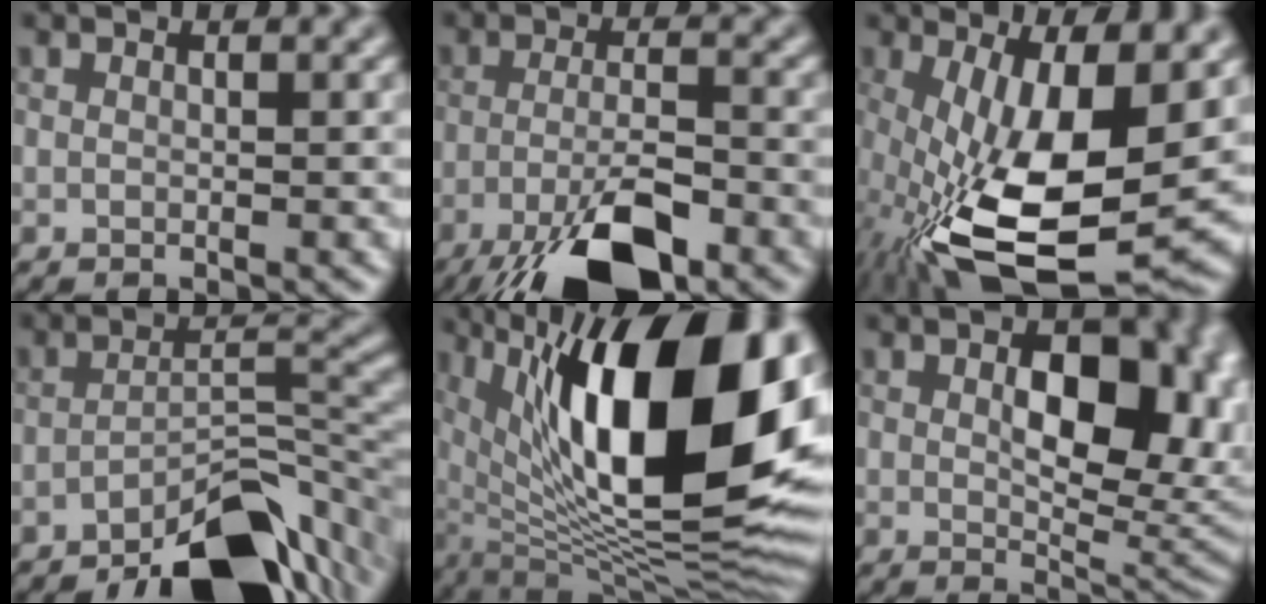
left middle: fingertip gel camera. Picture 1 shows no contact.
{"total": 8.8, "force": [-5.3, 2.0, 6.7], "torque": [-0.124, -0.008, -0.082]}
{"total": 15.9, "force": [-3.6, 6.1, 14.2], "torque": [-0.274, -0.027, -0.043]}
{"total": 9.2, "force": [-6.8, 2.5, 5.7], "torque": [-0.084, 0.008, -0.102]}
{"total": 18.0, "force": [4.2, 8.1, 15.6], "torque": [-0.238, 0.004, 0.090]}
{"total": 9.3, "force": [1.3, 5.2, 7.6], "torque": [-0.107, -0.010, 0.042]}